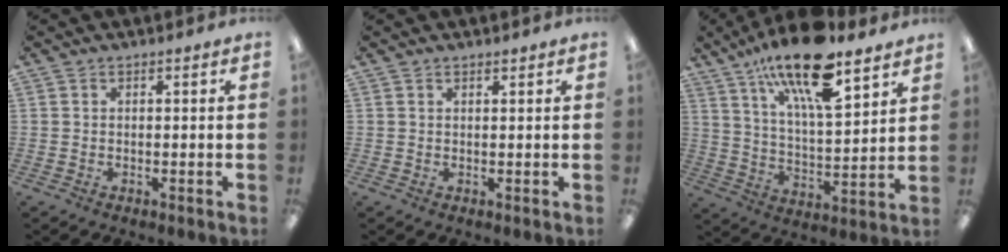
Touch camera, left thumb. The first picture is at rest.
{"total": 0.7, "force": [0.6, 0.1, 0.2], "torque": [-0.006, 0.000, 0.012]}
{"total": 20.1, "force": [14.2, 5.7, 13.0], "torque": [-0.224, -0.080, 0.235]}